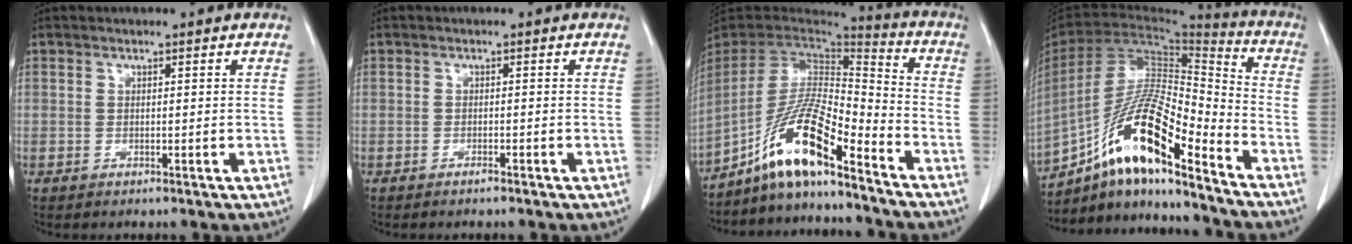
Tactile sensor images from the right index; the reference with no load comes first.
{"total": 0.8, "force": [-0.7, 0.0, 0.4], "torque": [-0.014, -0.002, -0.011]}
{"total": 13.9, "force": [-9.7, 1.3, 9.9], "torque": [-0.194, 0.001, -0.181]}
{"total": 18.3, "force": [-11.7, 2.5, 13.9], "torque": [-0.278, -0.002, -0.210]}